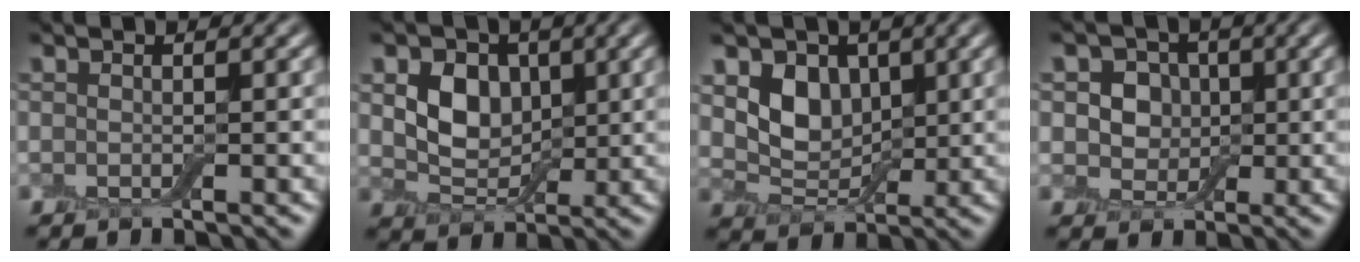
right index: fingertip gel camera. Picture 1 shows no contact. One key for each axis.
{"total": 4.7, "fx": 1.2, "fy": 3.6, "fz": 2.8, "tx": -0.057, "ty": -0.004, "tz": 0.014}
{"total": 4.3, "fx": 1.3, "fy": 3.3, "fz": 2.5, "tx": -0.051, "ty": -0.008, "tz": 0.018}
{"total": 4.5, "fx": 1.1, "fy": 3.8, "fz": 2.2, "tx": -0.032, "ty": 0.006, "tz": 0.002}